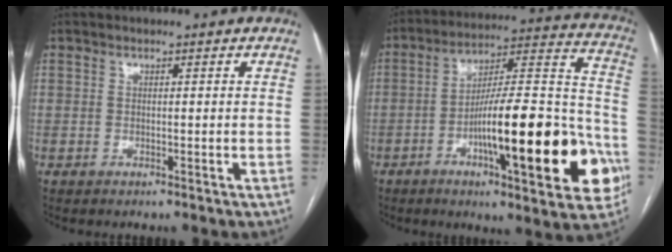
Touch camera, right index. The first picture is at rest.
{"total": 24.9, "force": [-8.1, 4.4, 23.2], "torque": [-0.293, 0.010, -0.113]}